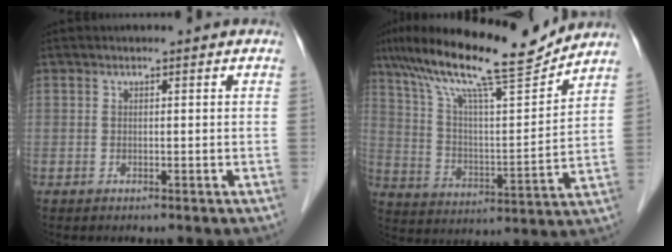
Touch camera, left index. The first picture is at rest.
{"total": 17.7, "force": [15.0, 1.0, 9.2], "torque": [-0.168, 0.012, 0.252]}